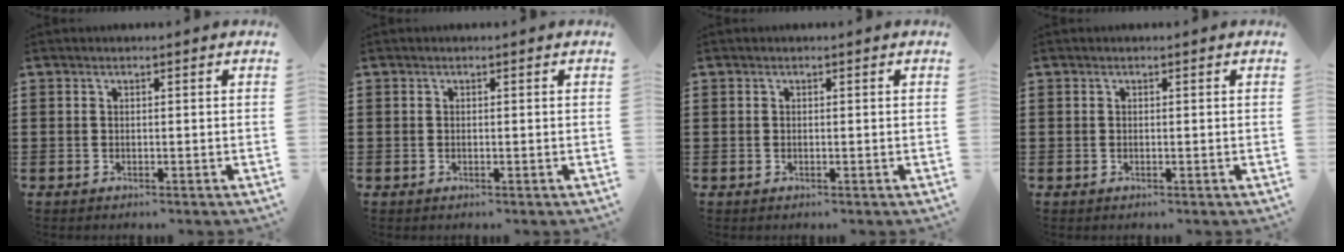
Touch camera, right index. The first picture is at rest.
{"total": 0.0}
{"total": 0.0}
{"total": 0.0}